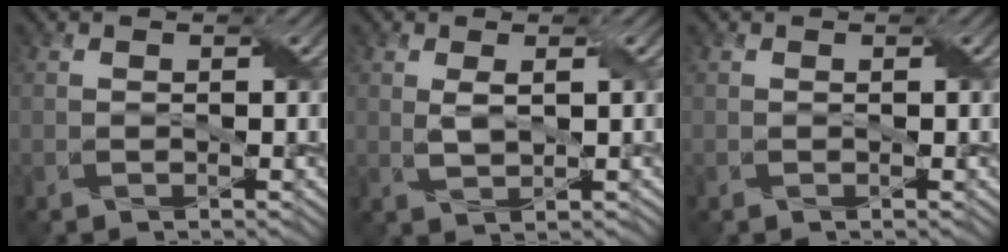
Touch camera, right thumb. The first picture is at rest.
{"total": 2.2, "force": [0.6, 0.8, 1.9], "torque": [-0.046, -0.001, 0.016]}
{"total": 0.0}